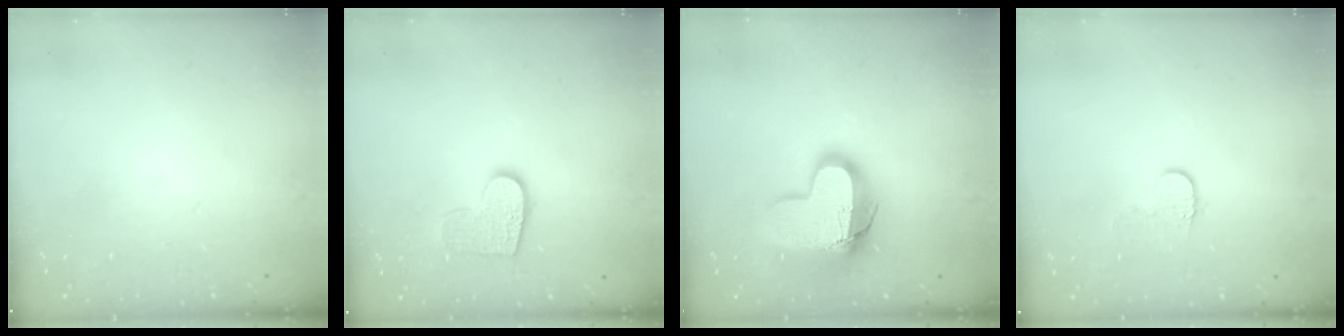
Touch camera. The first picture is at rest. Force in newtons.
{"total": 9.8, "press": 9.8, "slide": 0.3}
{"total": 15.2, "press": 15.2, "slide": 1.4}
{"total": 5.8, "press": 5.8, "slide": 0.5}